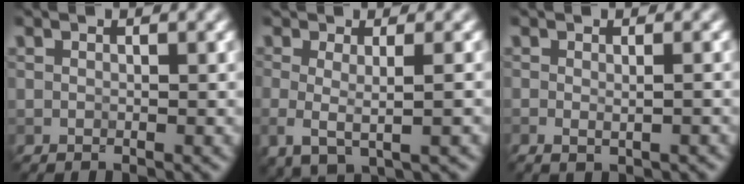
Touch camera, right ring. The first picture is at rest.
{"total": 2.8, "force": [-0.1, 1.0, 2.7], "torque": [-0.055, -0.010, -0.003]}
{"total": 1.1, "force": [-0.2, 0.3, 1.1], "torque": [-0.023, -0.005, 0.000]}